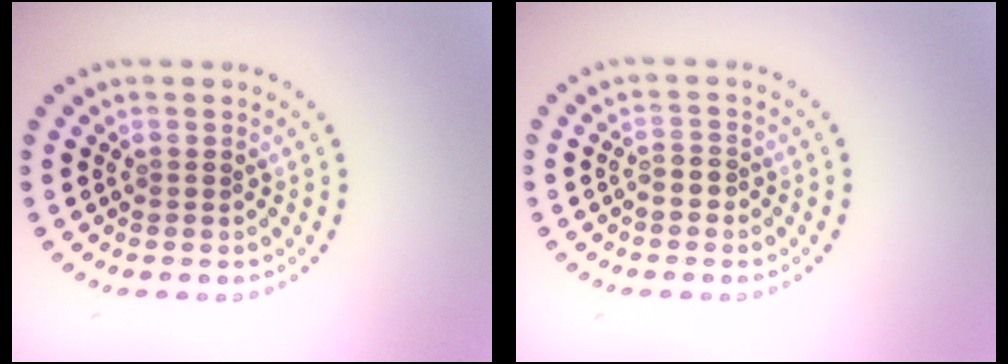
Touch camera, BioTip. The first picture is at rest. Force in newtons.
{"total": 1.2, "press": 1.1, "slide": 0.5}